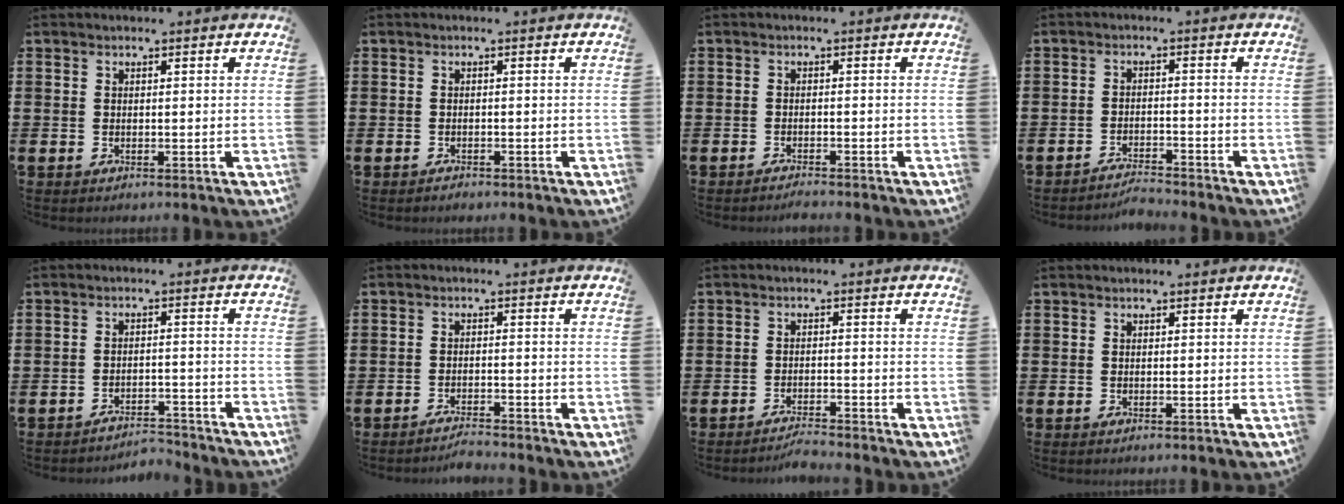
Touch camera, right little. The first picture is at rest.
{"total": 0.5, "force": [-0.5, 0.1, 0.0], "torque": [0.006, -0.005, -0.013]}
{"total": 1.1, "force": [-1.1, 0.0, 0.2], "torque": [-0.005, -0.002, -0.022]}
{"total": 2.5, "force": [-2.5, -0.1, 0.0], "torque": [-0.005, 0.003, -0.053]}
{"total": 3.0, "force": [-3.0, 0.1, -0.2], "torque": [-0.003, 0.004, -0.066]}
{"total": 2.0, "force": [-2.0, -0.1, 0.2], "torque": [-0.006, 0.003, -0.041]}
{"total": 2.1, "force": [-2.0, -0.1, 0.3], "torque": [-0.008, 0.005, -0.041]}
{"total": 0.0}